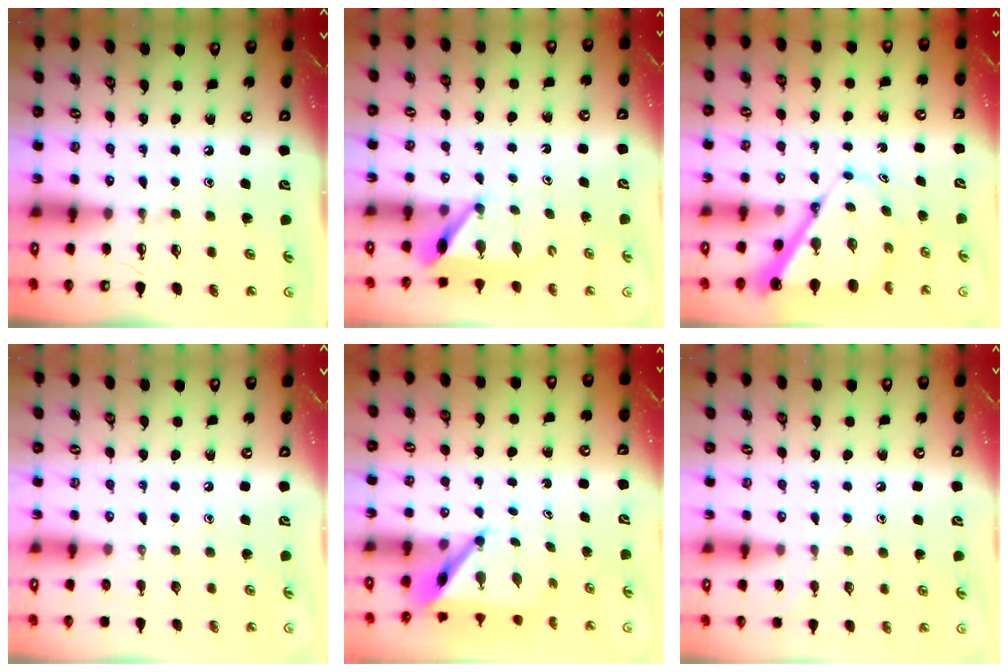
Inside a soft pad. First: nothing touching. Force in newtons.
{"total": 6.1, "press": 6.1, "slide": 0.5}
{"total": 7.8, "press": 7.8, "slide": 0.7}
{"total": 0.0}
{"total": 4.9, "press": 4.9, "slide": 0.2}
{"total": 5.0, "press": 5.0, "slide": 0.5}